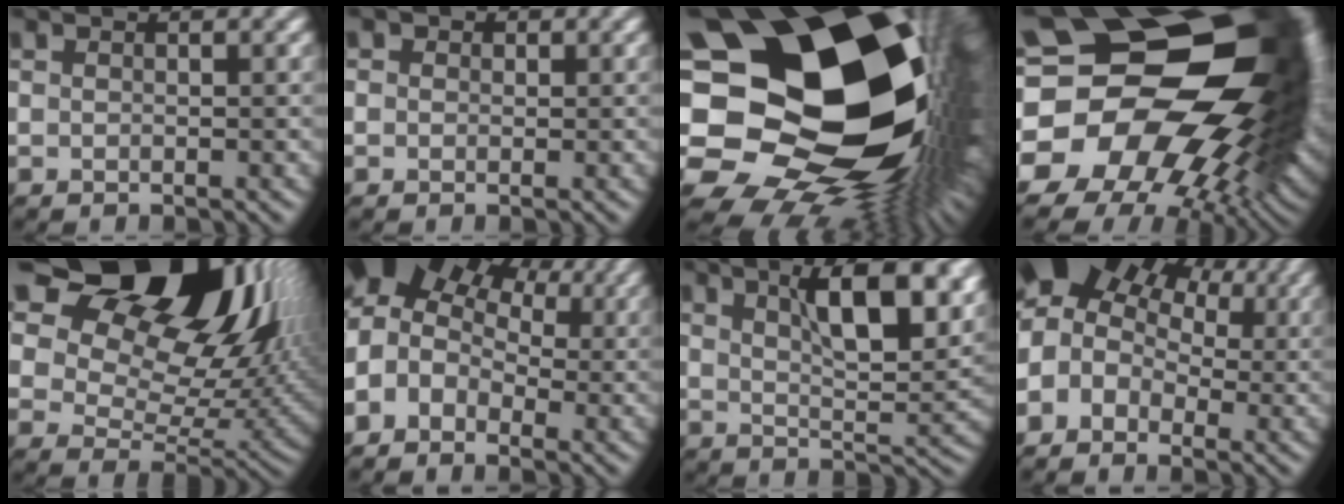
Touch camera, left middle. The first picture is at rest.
{"total": 1.8, "force": [0.9, 1.5, 0.5], "torque": [0.013, 0.011, -0.013]}
{"total": 22.9, "force": [0.1, 15.9, 16.4], "torque": [-0.299, -0.050, 0.014]}
{"total": 21.7, "force": [1.0, 15.7, 14.9], "torque": [-0.236, 0.008, -0.009]}
{"total": 19.0, "force": [10.1, 11.2, 11.6], "torque": [-0.198, 0.062, 0.155]}
{"total": 7.8, "force": [1.5, 6.1, 4.5], "torque": [-0.082, 0.019, 0.020]}
{"total": 9.5, "force": [4.8, 2.9, 7.6], "torque": [-0.100, 0.013, 0.070]}
{"total": 8.9, "force": [2.3, 7.1, 4.9], "torque": [-0.095, 0.028, 0.023]}